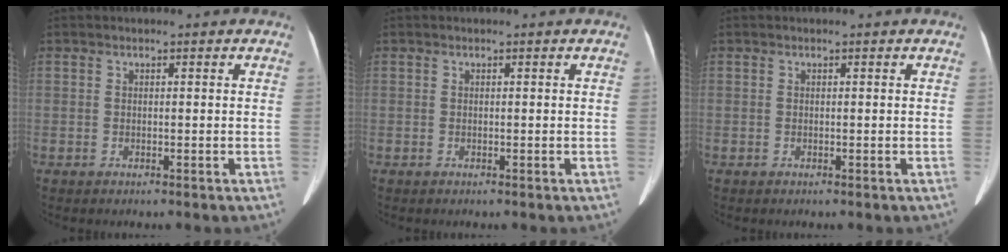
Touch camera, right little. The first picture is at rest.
{"total": 0.0}
{"total": 0.0}